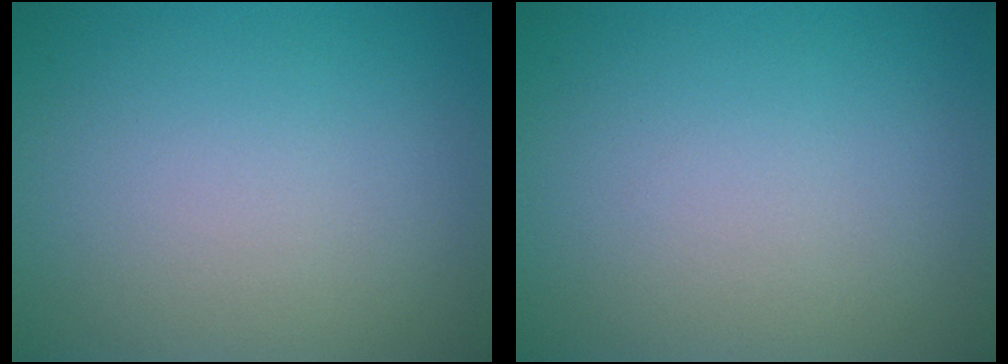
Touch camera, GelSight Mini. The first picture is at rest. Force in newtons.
{"total": 0.0}